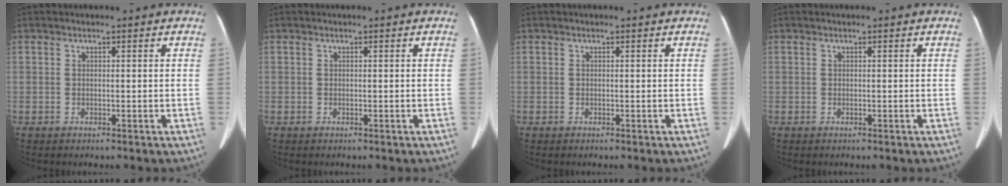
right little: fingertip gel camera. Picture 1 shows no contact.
{"total": 0.0}
{"total": 0.0}
{"total": 0.0}